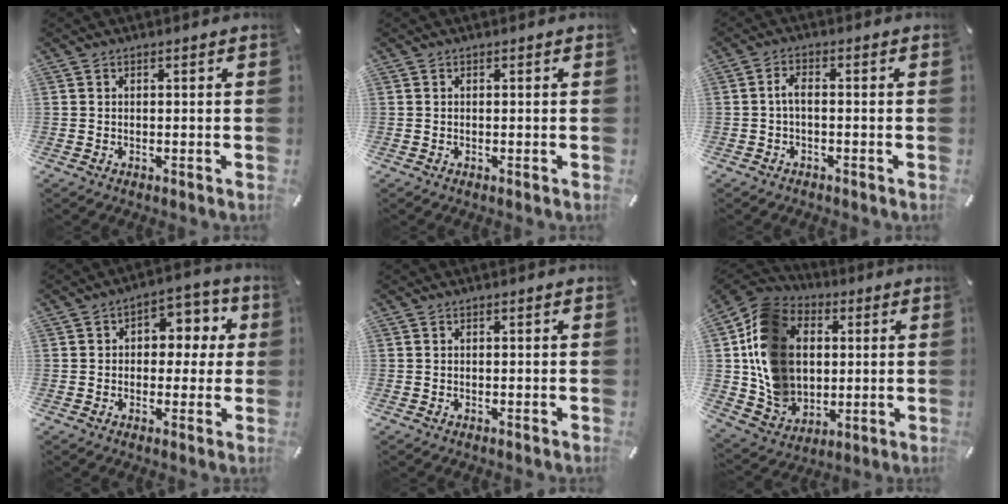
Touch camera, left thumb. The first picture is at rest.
{"total": 0.0}
{"total": 2.8, "force": [-0.8, 1.4, 2.3], "torque": [-0.051, 0.007, -0.018]}
{"total": 7.3, "force": [0.5, 5.7, 4.5], "torque": [-0.052, 0.007, 0.001]}
{"total": 0.0}
{"total": 16.6, "force": [2.0, 14.4, 8.1], "torque": [-0.178, 0.002, 0.043]}